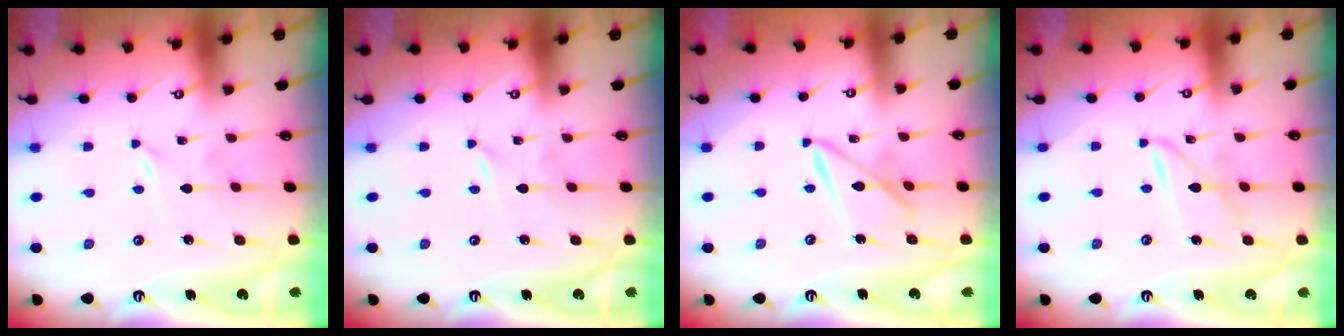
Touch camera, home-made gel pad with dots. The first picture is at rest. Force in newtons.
{"total": 0.0}
{"total": 9.1, "press": 9.1, "slide": 0.6}
{"total": 6.6, "press": 6.6, "slide": 0.6}